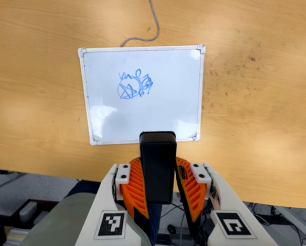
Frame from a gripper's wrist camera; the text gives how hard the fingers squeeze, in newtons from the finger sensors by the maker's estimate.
{"total": 9.1, "left": 8.0, "right": 10.1}